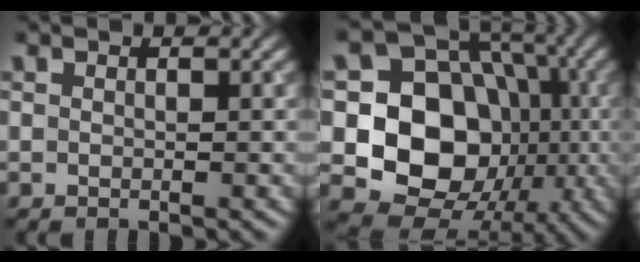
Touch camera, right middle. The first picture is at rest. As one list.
[{"total": 13.2, "force": [-2.0, 11.0, 7.0], "torque": [-0.110, -0.015, -0.053]}]